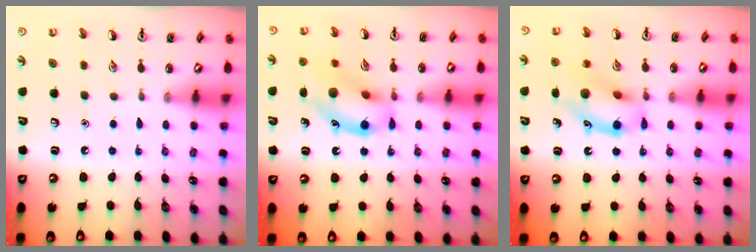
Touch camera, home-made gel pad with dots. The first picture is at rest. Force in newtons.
{"total": 13.7, "press": 13.6, "slide": 1.8}
{"total": 13.6, "press": 13.3, "slide": 2.4}